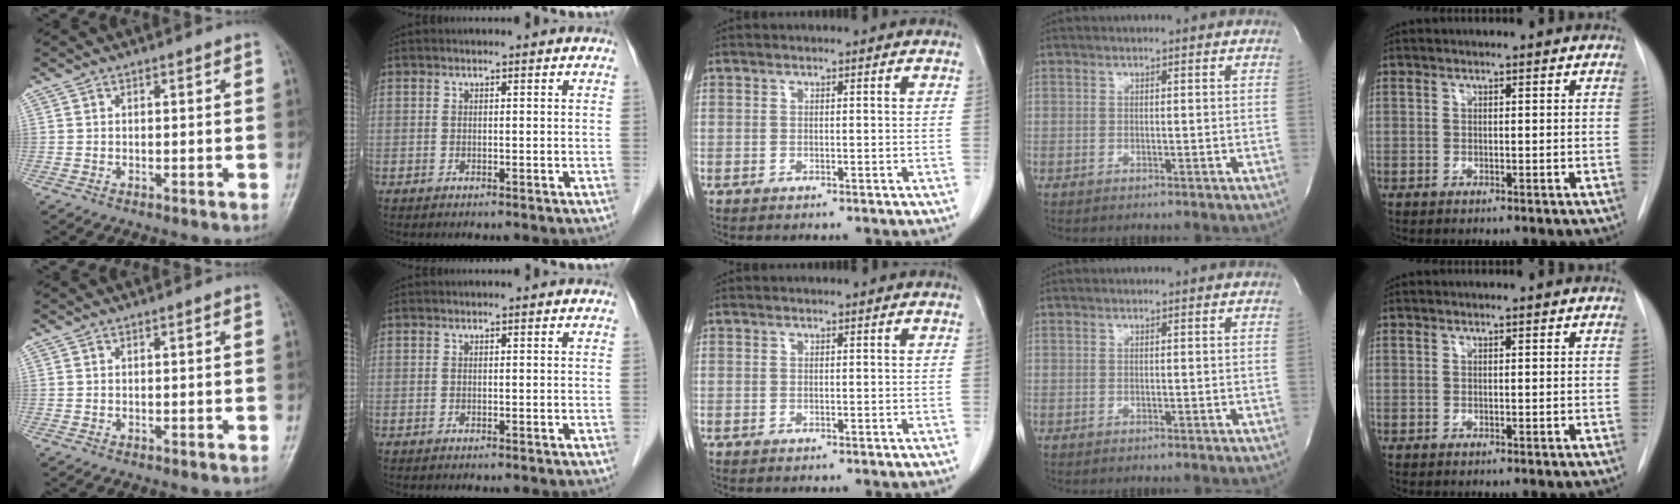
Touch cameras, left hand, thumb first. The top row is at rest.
{}